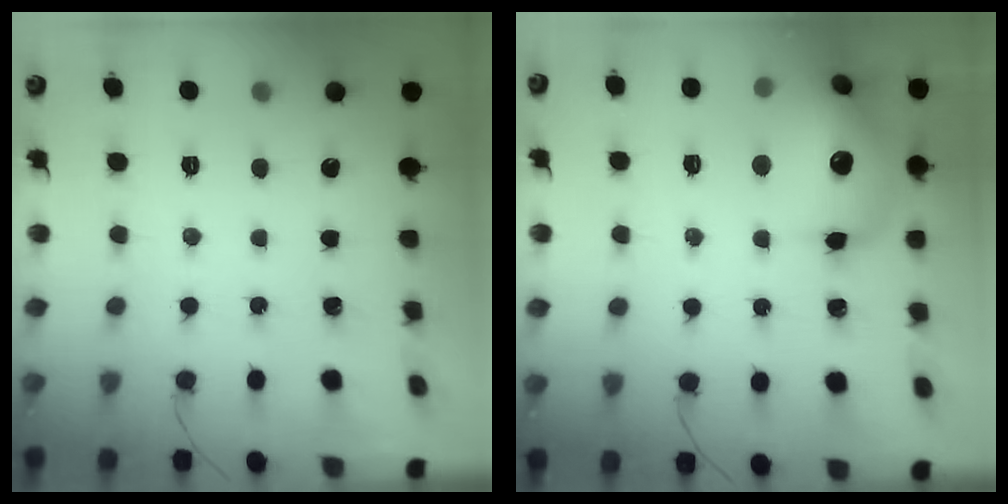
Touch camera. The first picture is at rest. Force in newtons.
{"total": 20.3, "press": 20.2, "slide": 2.0}